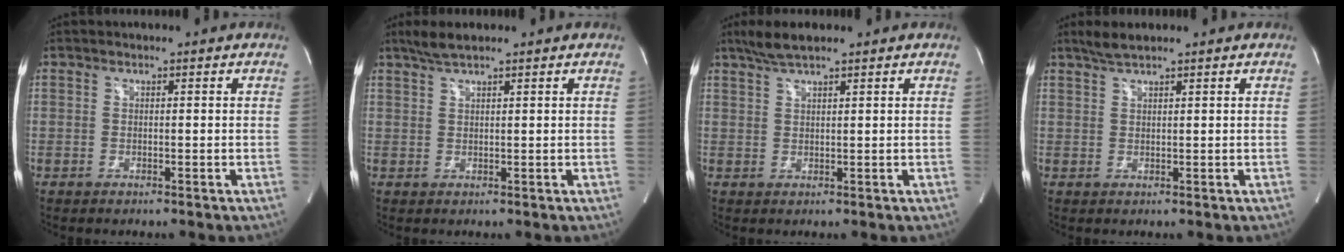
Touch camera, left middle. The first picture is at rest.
{"total": 2.8, "force": [2.3, 0.2, 1.6], "torque": [-0.039, 0.008, 0.048]}
{"total": 3.9, "force": [3.1, 0.4, 2.3], "torque": [-0.055, 0.012, 0.063]}
{"total": 2.4, "force": [2.1, 0.0, 1.2], "torque": [-0.030, 0.008, 0.043]}